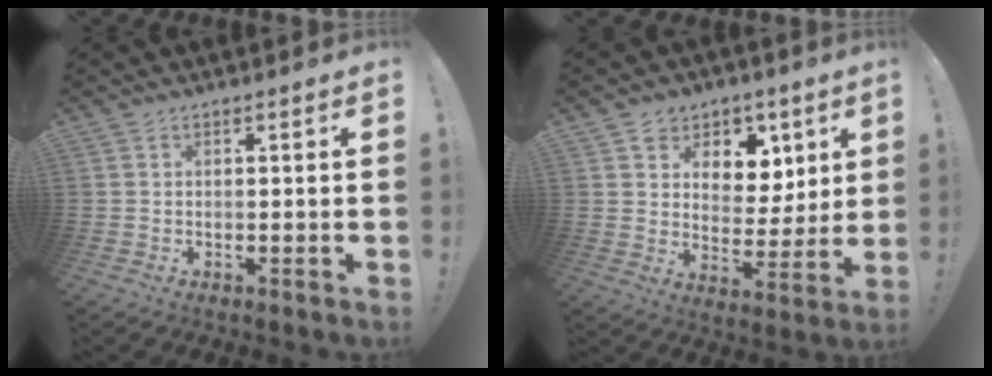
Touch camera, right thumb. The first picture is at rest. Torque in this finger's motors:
{"motor_torque": [1.03, 1.03, 0.59, 0.57, 0.03]}